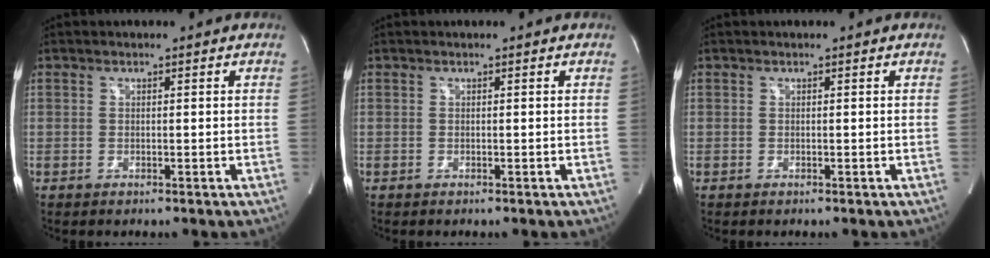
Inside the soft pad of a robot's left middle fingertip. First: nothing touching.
{"total": 0.0}
{"total": 0.0}